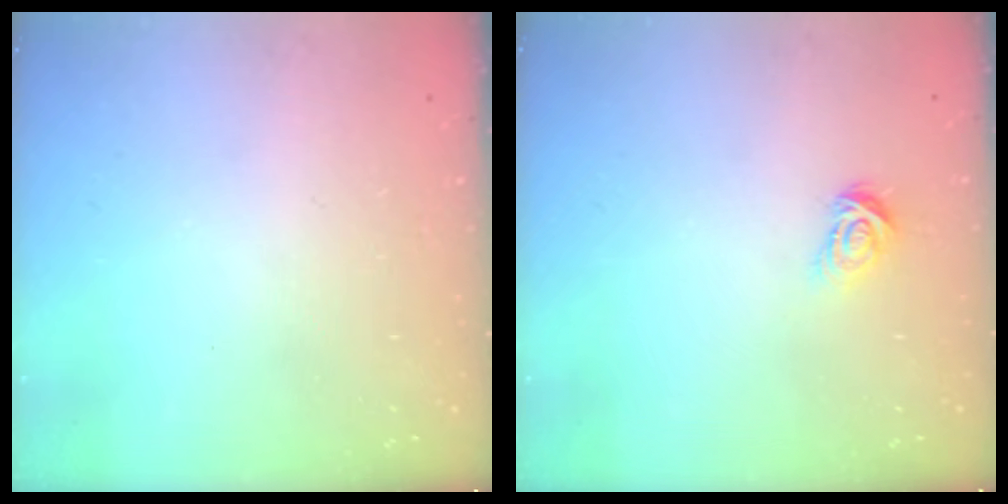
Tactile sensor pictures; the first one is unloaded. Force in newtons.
{"total": 3.6, "press": 3.6, "slide": 0.4}